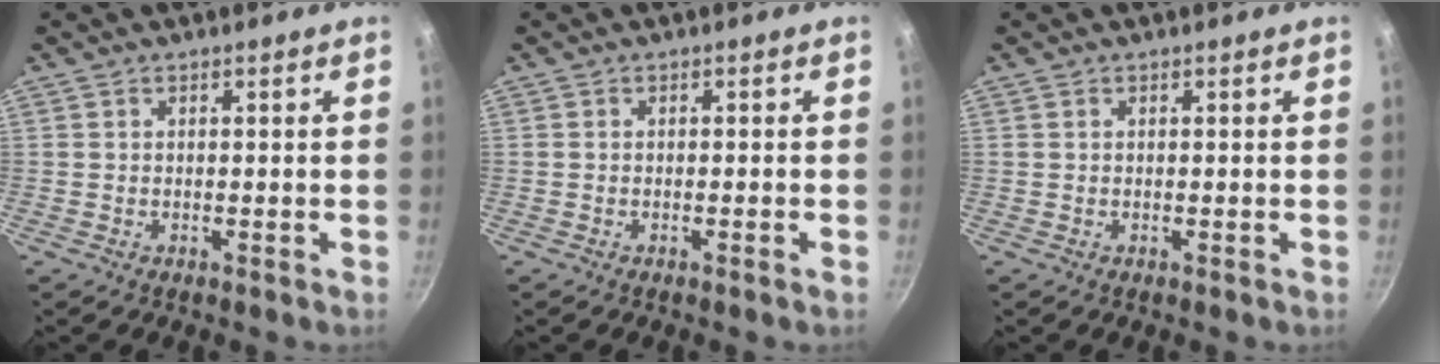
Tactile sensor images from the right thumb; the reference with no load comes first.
{"total": 0.6, "force": [-0.4, 0.0, 0.4], "torque": [-0.016, 0.005, -0.007]}
{"total": 0.0}